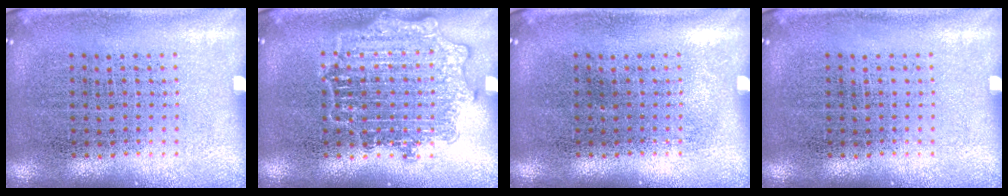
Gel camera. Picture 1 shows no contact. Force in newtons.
{"total": 3.0, "press": 3.0, "slide": 0.4}
{"total": 0.0}
{"total": 0.0}